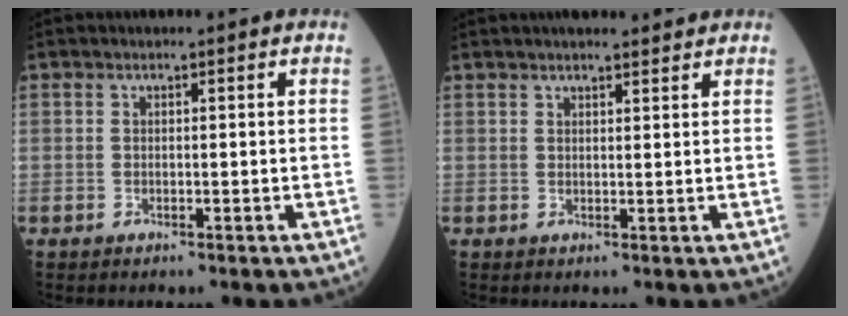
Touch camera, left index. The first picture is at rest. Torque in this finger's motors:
{"motor_torque": [0.58, -0.56, 0.18, 0.04]}